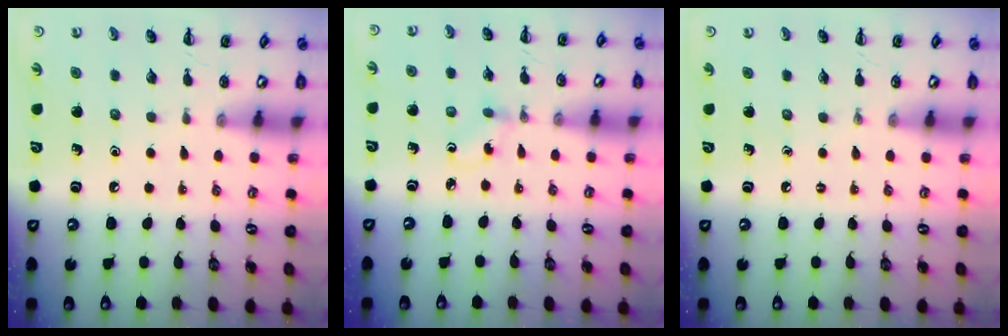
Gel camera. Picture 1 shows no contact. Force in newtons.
{"total": 1.0, "press": 0.8, "slide": 0.6}
{"total": 0.0}